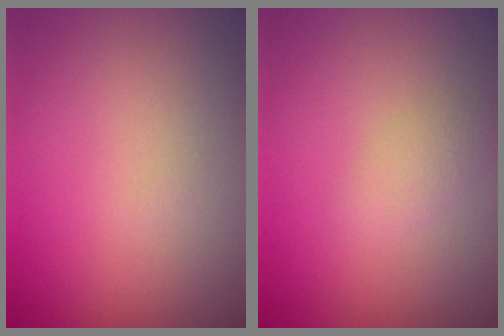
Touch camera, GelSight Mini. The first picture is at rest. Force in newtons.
{"total": 1.3, "press": 1.3, "slide": 0.1}